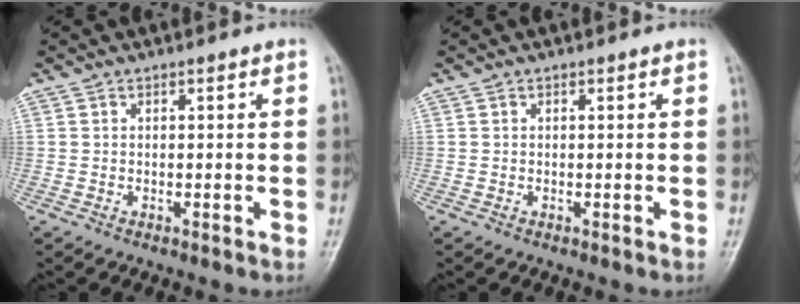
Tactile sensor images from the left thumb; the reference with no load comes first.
{"total": 0.0}